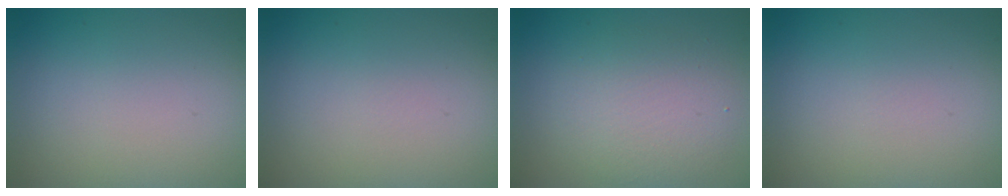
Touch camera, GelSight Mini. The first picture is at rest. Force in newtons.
{"total": 0.0}
{"total": 4.0, "press": 4.0, "slide": 0.1}
{"total": 0.0}